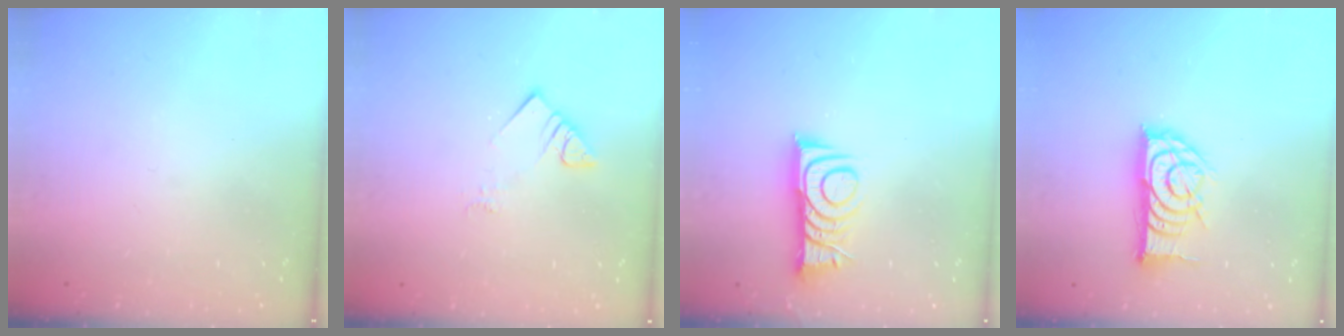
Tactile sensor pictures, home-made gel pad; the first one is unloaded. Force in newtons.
{"total": 4.7, "press": 4.7, "slide": 0.4}
{"total": 8.8, "press": 8.8, "slide": 0.1}
{"total": 13.9, "press": 13.9, "slide": 0.6}